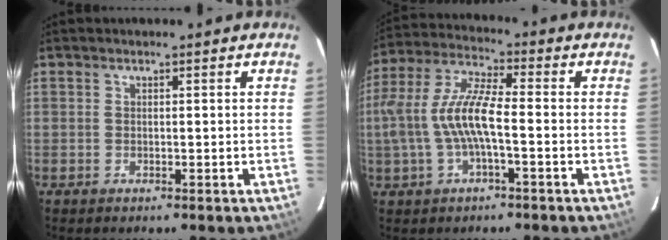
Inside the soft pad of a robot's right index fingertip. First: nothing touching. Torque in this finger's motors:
{"motor_torque": [0.63, -0.37, 0.77, 0.21]}